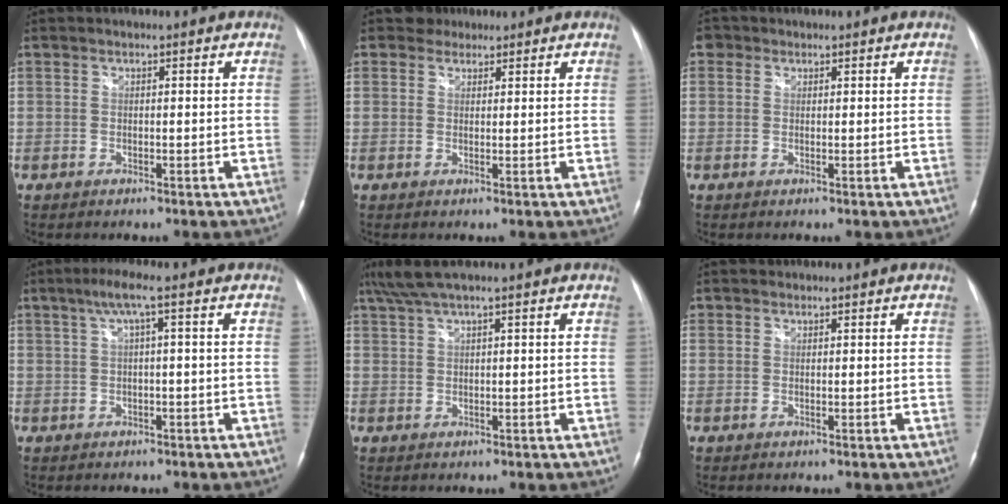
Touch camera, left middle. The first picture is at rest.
{"total": 2.1, "force": [1.6, 1.2, -0.4], "torque": [0.008, 0.008, 0.022]}
{"total": 1.7, "force": [0.8, 1.4, 0.2], "torque": [0.001, 0.007, 0.010]}
{"total": 3.6, "force": [1.1, -0.3, 3.4], "torque": [-0.068, 0.019, 0.024]}
{"total": 4.3, "force": [3.2, -0.3, 2.9], "torque": [-0.070, 0.028, 0.067]}
{"total": 1.1, "force": [0.9, 0.5, -0.4], "torque": [0.003, 0.003, 0.013]}